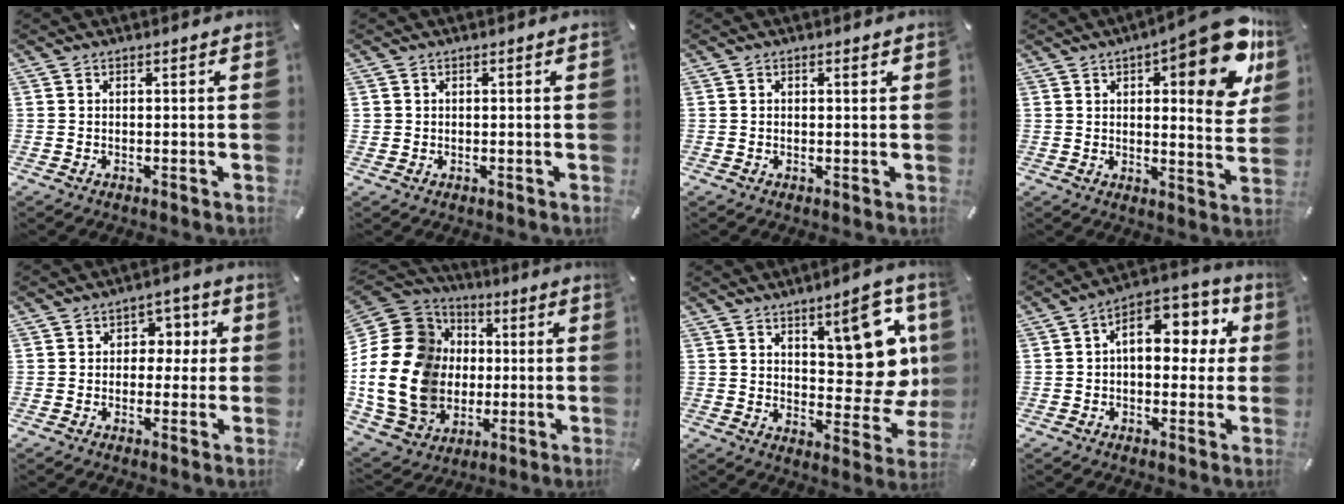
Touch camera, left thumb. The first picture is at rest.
{"total": 0.8, "force": [0.2, 0.8, 0.1], "torque": [0.000, 0.004, 0.003]}
{"total": 0.8, "force": [0.3, 0.5, 0.6], "torque": [-0.012, 0.003, 0.004]}
{"total": 18.3, "force": [9.5, 6.2, 14.3], "torque": [-0.169, -0.070, 0.144]}
{"total": 5.1, "force": [-0.3, 4.5, 2.4], "torque": [-0.023, 0.007, -0.014]}
{"total": 24.1, "force": [-0.7, 20.0, 13.4], "torque": [-0.285, -0.002, 0.005]}
{"total": 15.9, "force": [7.0, 7.9, 11.9], "torque": [-0.128, -0.060, 0.119]}
{"total": 11.8, "force": [3.2, 7.4, 8.6], "torque": [-0.122, -0.012, 0.055]}